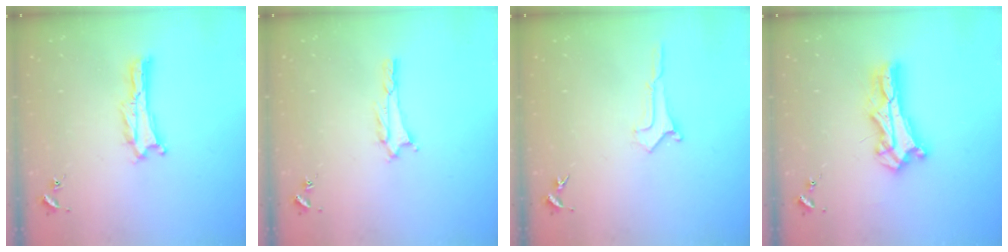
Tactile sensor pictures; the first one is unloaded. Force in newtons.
{"total": 1.5, "press": 1.5, "slide": 0.3}
{"total": 0.0}
{"total": 8.1, "press": 8.0, "slide": 0.6}